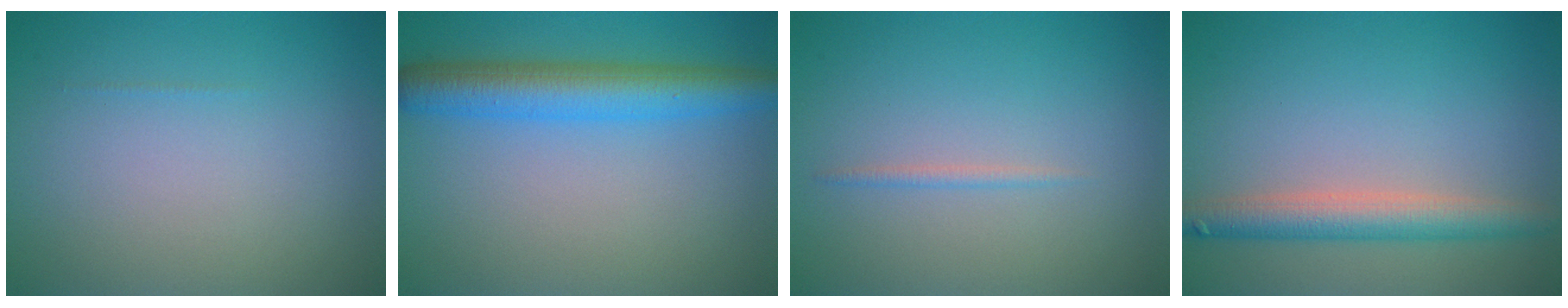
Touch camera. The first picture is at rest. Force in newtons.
{"total": 5.6, "press": 5.6, "slide": 0.1}
{"total": 0.7, "press": 0.7, "slide": 0.1}
{"total": 3.9, "press": 3.9, "slide": 0.3}